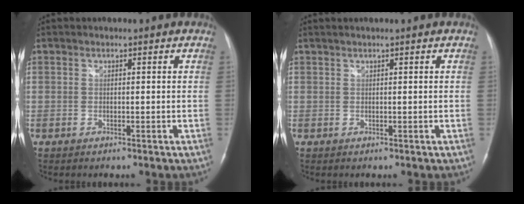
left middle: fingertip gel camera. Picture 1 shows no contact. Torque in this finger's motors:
{"motor_torque": [0.13, -0.30, 0.10, -0.01]}